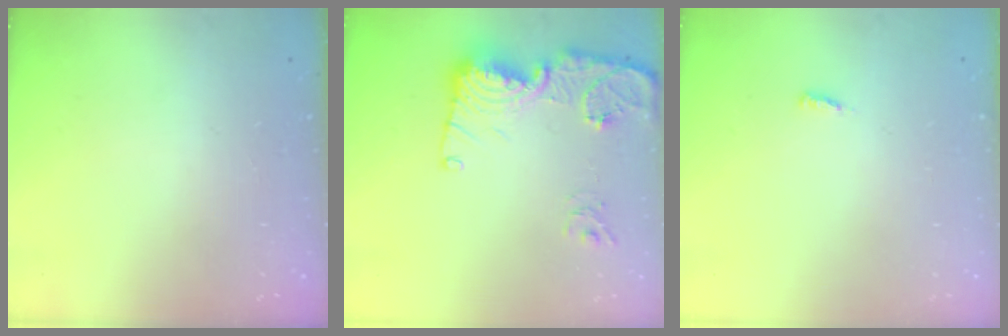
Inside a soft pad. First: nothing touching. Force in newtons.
{"total": 17.1, "press": 17.0, "slide": 1.9}
{"total": 2.6, "press": 2.6, "slide": 0.3}